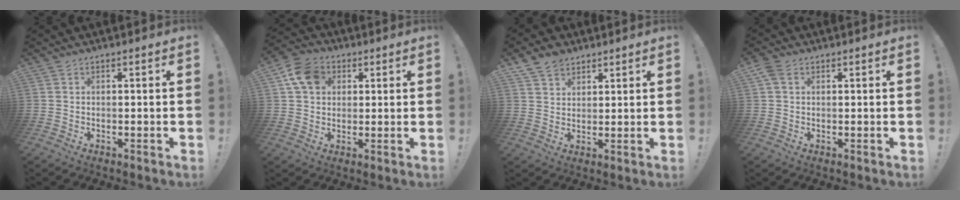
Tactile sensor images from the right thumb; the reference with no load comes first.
{"total": 10.4, "force": [3.7, 8.1, 5.4], "torque": [-0.093, 0.003, 0.078]}
{"total": 6.4, "force": [4.6, 4.2, 1.6], "torque": [-0.028, -0.021, 0.089]}
{"total": 3.3, "force": [1.5, 2.1, 2.0], "torque": [-0.036, 0.001, 0.029]}